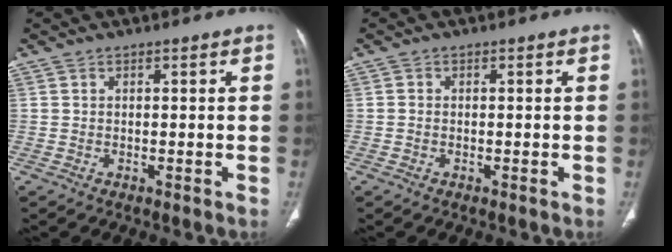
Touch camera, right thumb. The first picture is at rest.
{"total": 0.6, "force": [-0.1, 0.5, 0.2], "torque": [-0.002, 0.002, -0.002]}